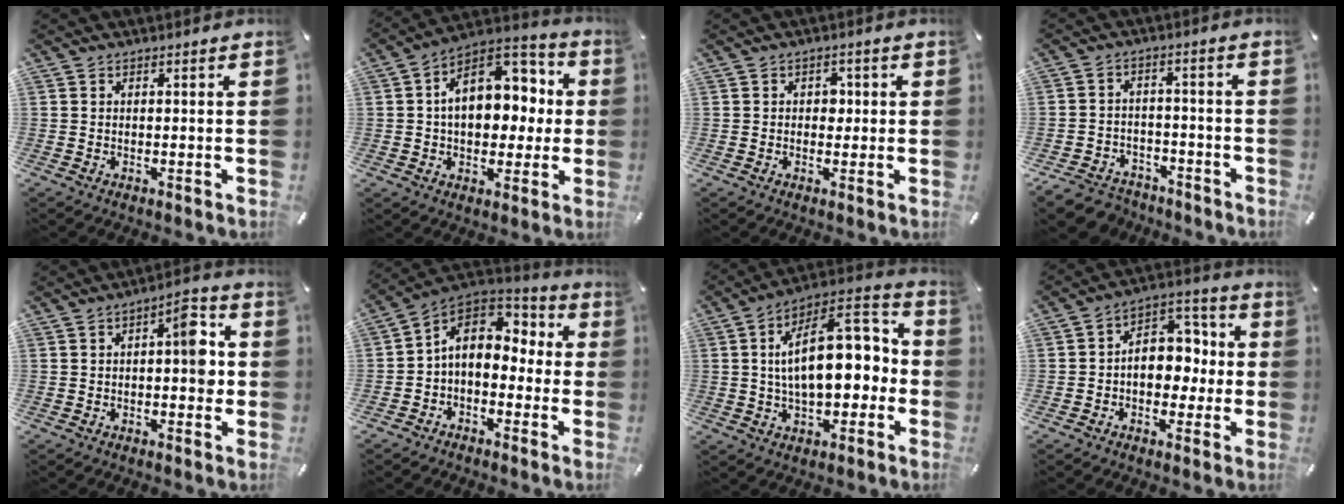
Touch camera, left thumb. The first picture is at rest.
{"total": 15.6, "force": [2.6, 11.3, 10.4], "torque": [-0.141, -0.010, 0.048]}
{"total": 2.5, "force": [0.1, 2.0, 1.5], "torque": [-0.015, 0.001, -0.006]}
{"total": 6.3, "force": [-4.6, 3.9, 1.8], "torque": [-0.040, 0.019, -0.088]}
{"total": 8.3, "force": [0.1, 3.9, 7.3], "torque": [-0.094, 0.007, -0.008]}
{"total": 10.3, "force": [0.4, 8.0, 6.4], "torque": [-0.125, 0.005, 0.004]}
{"total": 18.4, "force": [2.1, 10.4, 15.1], "torque": [-0.225, -0.004, 0.035]}
{"total": 9.6, "force": [-1.2, 7.8, 5.4], "torque": [-0.059, 0.005, -0.022]}